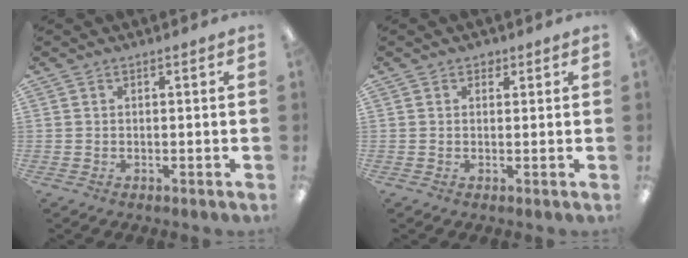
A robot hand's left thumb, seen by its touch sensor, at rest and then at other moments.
{"total": 1.5, "force": [1.1, 1.0, 0.4], "torque": [-0.002, -0.002, 0.018]}